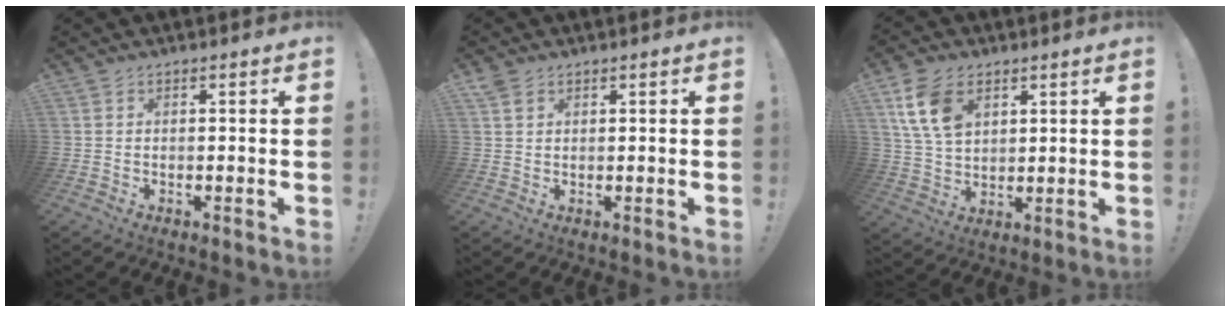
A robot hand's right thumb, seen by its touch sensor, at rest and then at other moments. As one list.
[{"total": 2.4, "force": [1.5, 1.4, 1.2], "torque": [-0.026, -0.001, 0.029]}, {"total": 12.6, "force": [5.4, 8.6, 7.4], "torque": [-0.135, -0.004, 0.109]}]